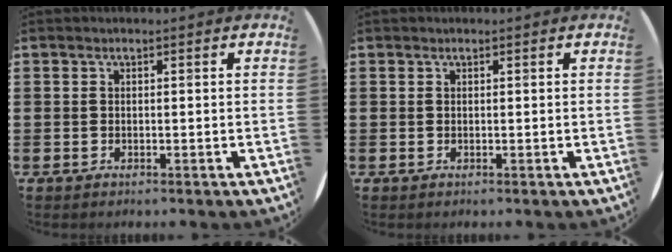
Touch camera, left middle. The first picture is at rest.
{"total": 0.0}